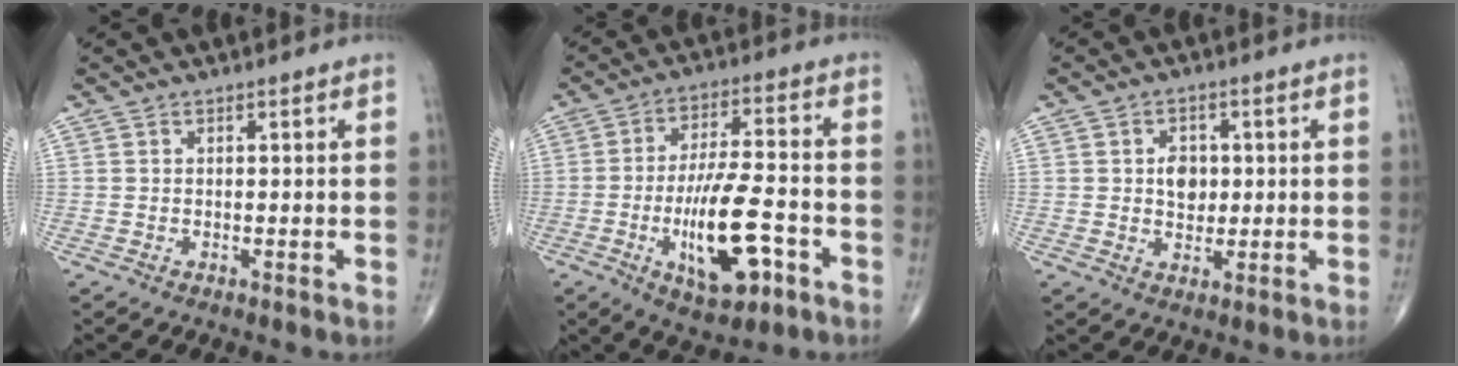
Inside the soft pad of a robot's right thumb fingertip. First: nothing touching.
{"total": 15.1, "force": [-5.1, 5.4, 13.2], "torque": [-0.220, 0.022, -0.078]}
{"total": 4.8, "force": [0.5, 3.6, 3.1], "torque": [-0.028, -0.001, 0.009]}